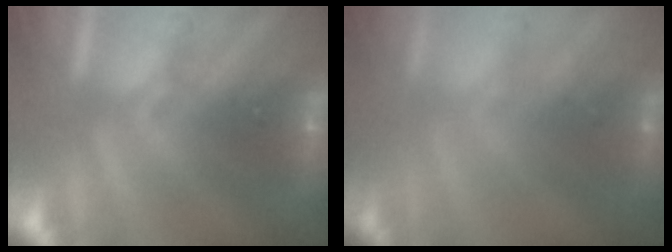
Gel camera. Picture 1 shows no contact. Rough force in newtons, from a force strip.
{"total": 1.8}